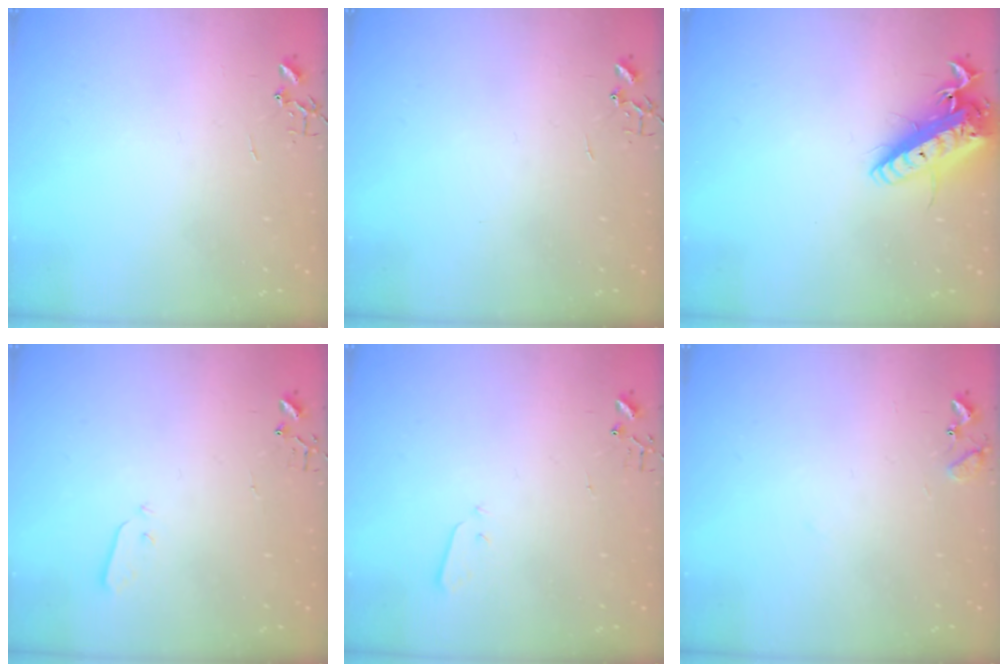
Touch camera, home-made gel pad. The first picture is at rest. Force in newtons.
{"total": 0.0}
{"total": 17.4, "press": 17.0, "slide": 3.4}
{"total": 3.0, "press": 3.0, "slide": 0.3}
{"total": 2.1, "press": 2.1, "slide": 0.3}
{"total": 8.4, "press": 8.4, "slide": 0.5}